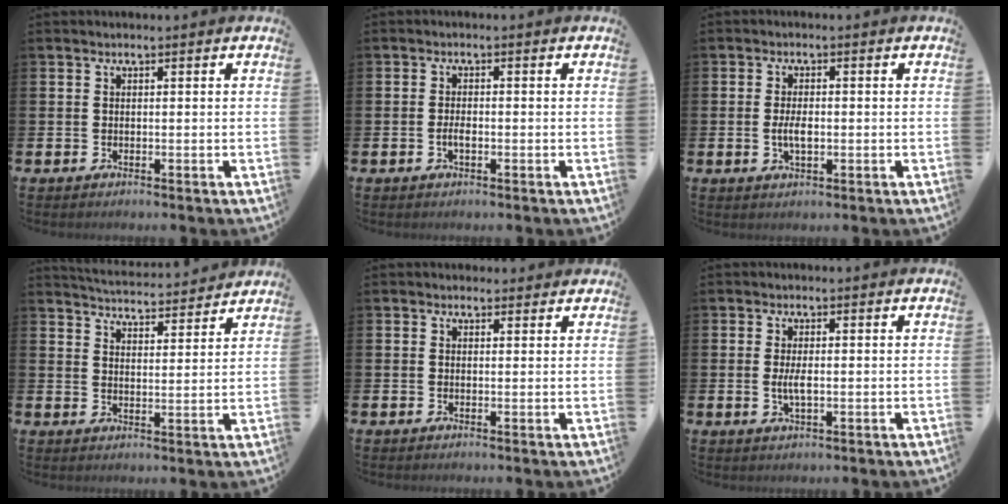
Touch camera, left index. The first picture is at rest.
{"total": 1.6, "force": [-0.5, 0.7, 1.4], "torque": [-0.027, 0.001, -0.009]}
{"total": 3.0, "force": [-0.3, 1.4, 2.6], "torque": [-0.043, -0.001, -0.007]}
{"total": 5.0, "force": [5.0, 0.3, 0.2], "torque": [-0.016, -0.039, 0.088]}
{"total": 1.2, "force": [1.0, 0.7, 0.1], "torque": [0.013, 0.000, 0.016]}
{"total": 2.4, "force": [0.0, 0.8, 2.3], "torque": [-0.043, 0.000, -0.002]}